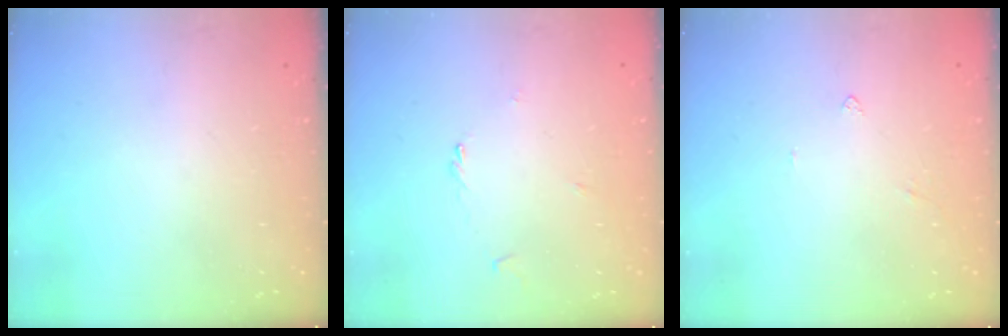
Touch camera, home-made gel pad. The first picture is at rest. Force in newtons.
{"total": 1.2, "press": 1.1, "slide": 0.4}
{"total": 1.9, "press": 1.8, "slide": 0.4}